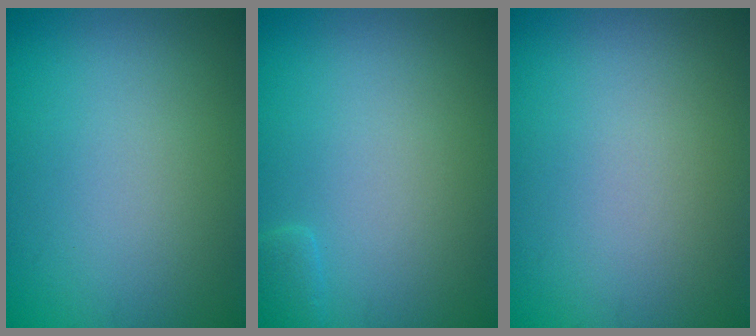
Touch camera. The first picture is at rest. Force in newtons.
{"total": 0.9, "press": 0.9, "slide": 0.1}
{"total": 0.0}